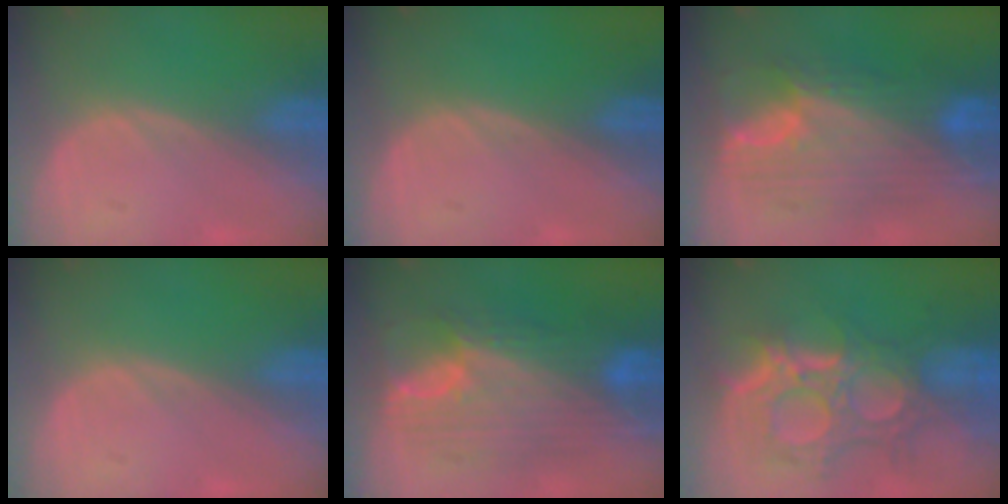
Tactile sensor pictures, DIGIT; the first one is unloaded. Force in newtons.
{"total": 0.0}
{"total": 11.5, "press": 11.5, "slide": 1.1}
{"total": 0.0}
{"total": 11.5, "press": 11.5, "slide": 1.1}
{"total": 12.0, "press": 10.7, "slide": 5.3}